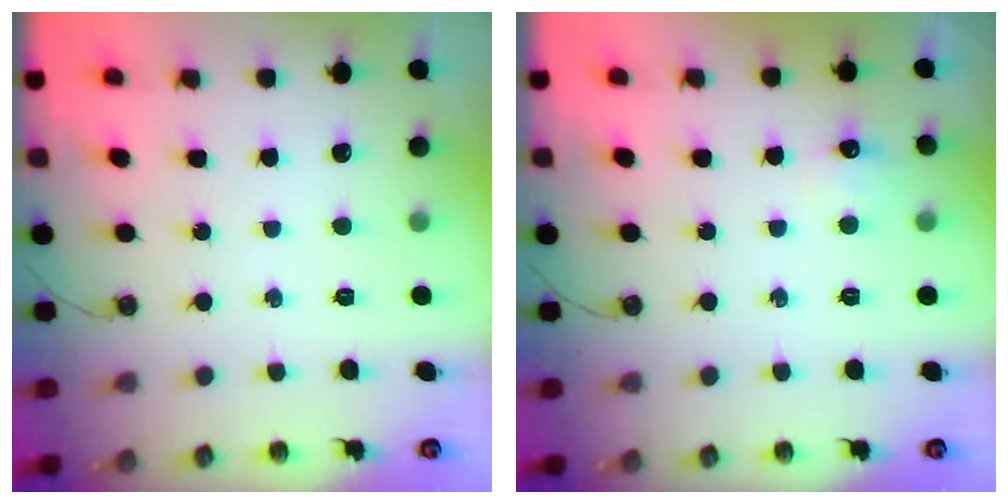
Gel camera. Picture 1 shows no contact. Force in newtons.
{"total": 6.4, "press": 6.3, "slide": 0.8}